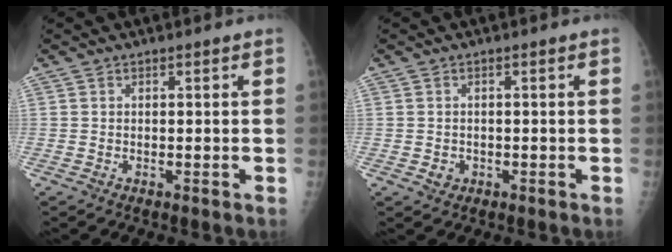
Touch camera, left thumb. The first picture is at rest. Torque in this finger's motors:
{"motor_torque": [-0.35, -0.31, 0.00, -0.02, 0.00]}